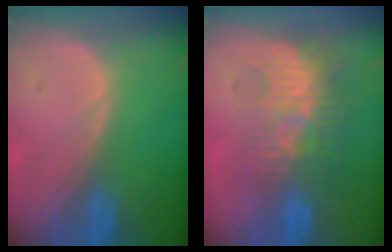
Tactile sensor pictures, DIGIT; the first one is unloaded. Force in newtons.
{"total": 9.6, "press": 8.5, "slide": 4.4}